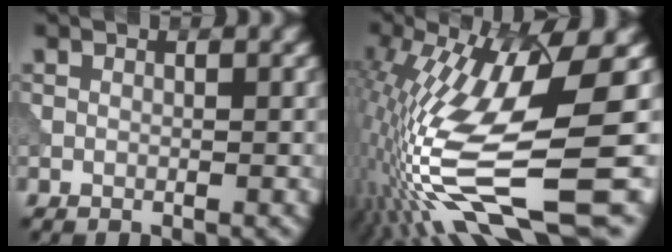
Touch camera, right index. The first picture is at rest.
{"total": 14.5, "force": [-3.5, 2.9, 13.7], "torque": [-0.284, -0.005, -0.047]}